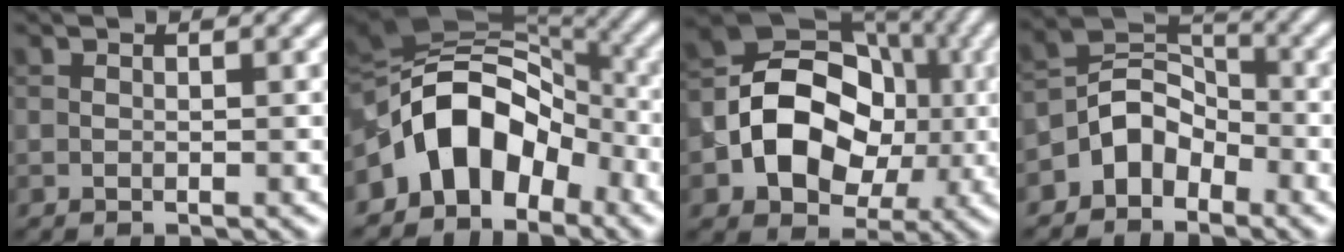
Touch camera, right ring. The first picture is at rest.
{"total": 9.6, "force": [-3.7, 6.4, 6.0], "torque": [-0.079, 0.023, -0.085]}
{"total": 11.2, "force": [-1.6, 8.8, 6.8], "torque": [-0.091, 0.005, -0.054]}
{"total": 4.3, "force": [-2.7, 2.9, 1.7], "torque": [-0.021, 0.012, -0.060]}